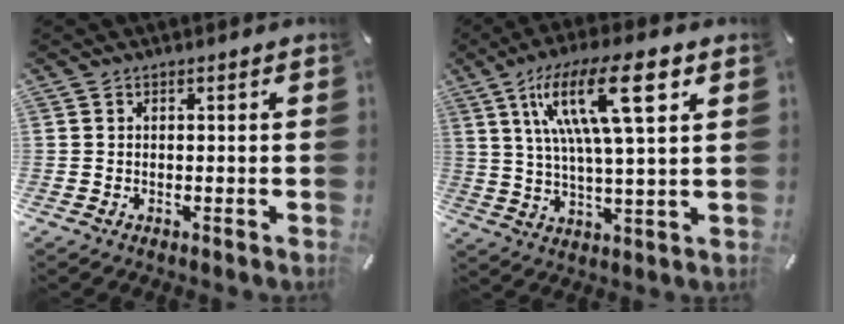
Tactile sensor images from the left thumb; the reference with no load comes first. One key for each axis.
{"total": 17.4, "fx": 7.2, "fy": 4.0, "fz": 15.3, "tx": -0.304, "ty": -0.008, "tz": 0.108}